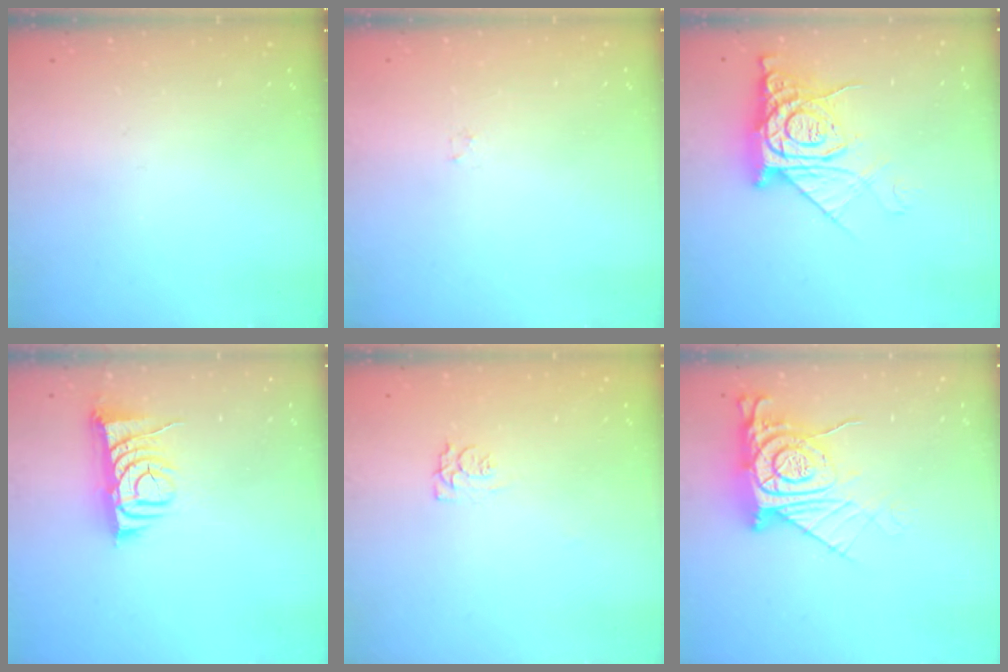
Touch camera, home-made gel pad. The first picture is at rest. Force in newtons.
{"total": 0.8, "press": 0.8, "slide": 0.2}
{"total": 13.7, "press": 13.6, "slide": 1.5}
{"total": 8.2, "press": 8.1, "slide": 1.2}
{"total": 5.0, "press": 4.9, "slide": 0.5}
{"total": 14.5, "press": 14.4, "slide": 1.2}